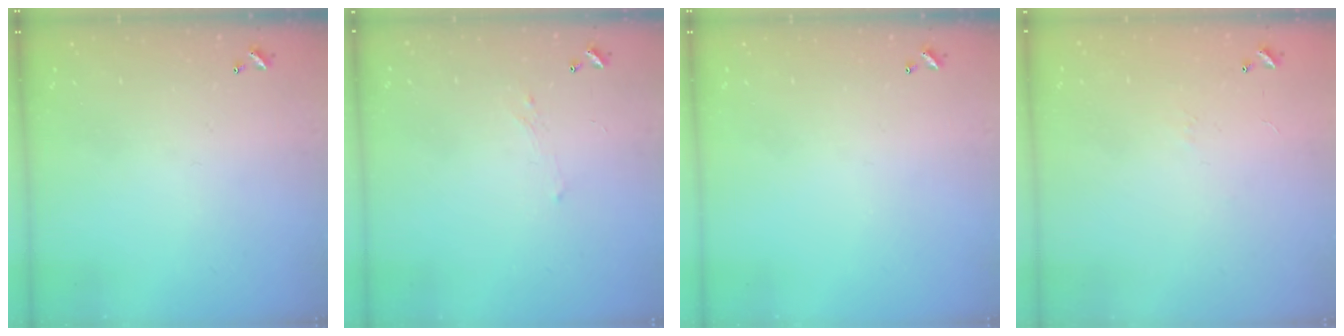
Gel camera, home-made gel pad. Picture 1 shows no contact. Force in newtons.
{"total": 0.8, "press": 0.6, "slide": 0.6}
{"total": 0.0}
{"total": 6.6, "press": 6.6, "slide": 0.7}